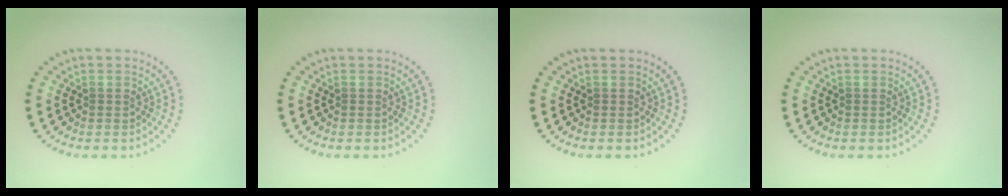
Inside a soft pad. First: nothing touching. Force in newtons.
{"total": 0.0}
{"total": 0.0}
{"total": 0.0}